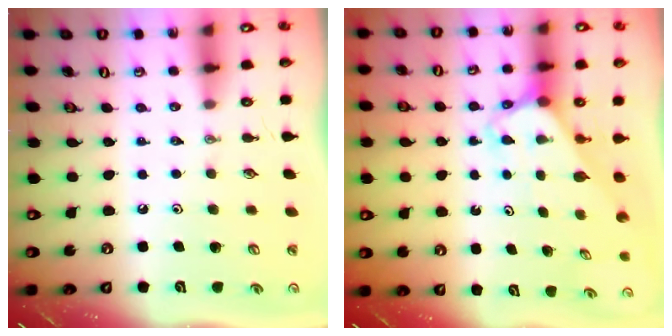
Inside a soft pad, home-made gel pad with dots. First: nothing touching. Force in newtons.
{"total": 2.8, "press": 2.8, "slide": 0.2}